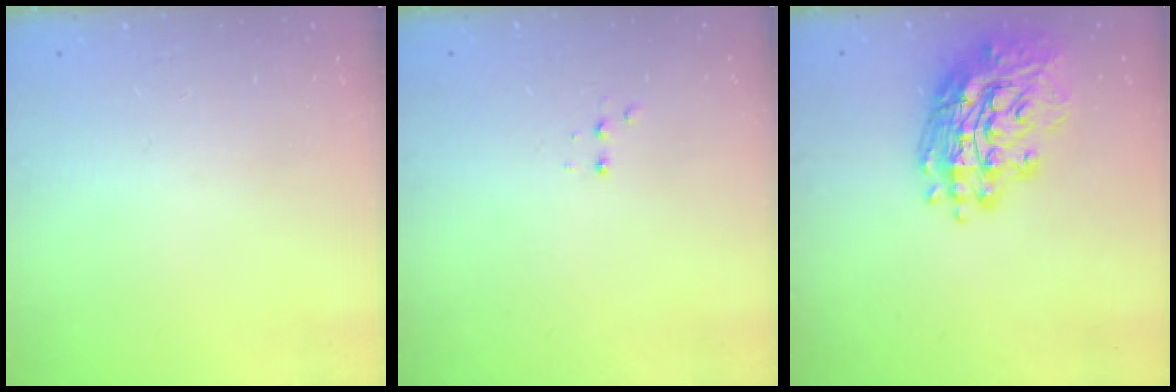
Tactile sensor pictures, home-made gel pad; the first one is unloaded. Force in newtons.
{"total": 2.4, "press": 2.2, "slide": 0.9}
{"total": 17.0, "press": 16.9, "slide": 2.2}